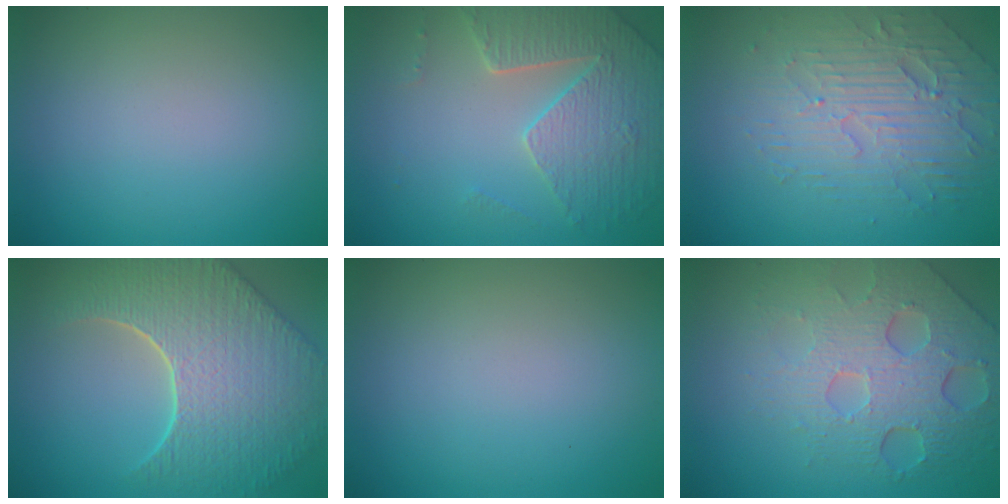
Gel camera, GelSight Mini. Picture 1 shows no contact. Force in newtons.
{"total": 4.9, "press": 4.5, "slide": 1.9}
{"total": 4.4, "press": 3.9, "slide": 2.2}
{"total": 9.4, "press": 6.6, "slide": 6.7}
{"total": 0.0}
{"total": 7.5, "press": 5.2, "slide": 5.4}